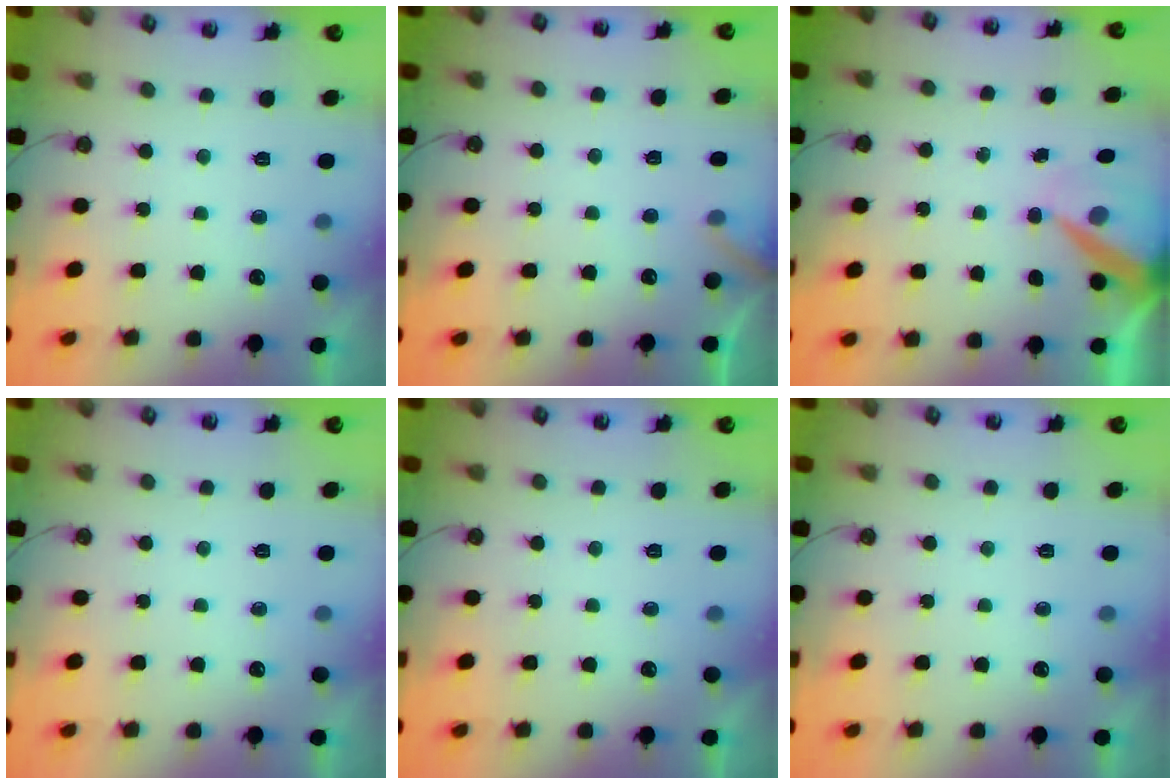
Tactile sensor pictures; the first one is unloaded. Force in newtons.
{"total": 5.3, "press": 5.3, "slide": 0.3}
{"total": 8.8, "press": 8.8, "slide": 1.1}
{"total": 0.0}
{"total": 0.0}
{"total": 0.0}